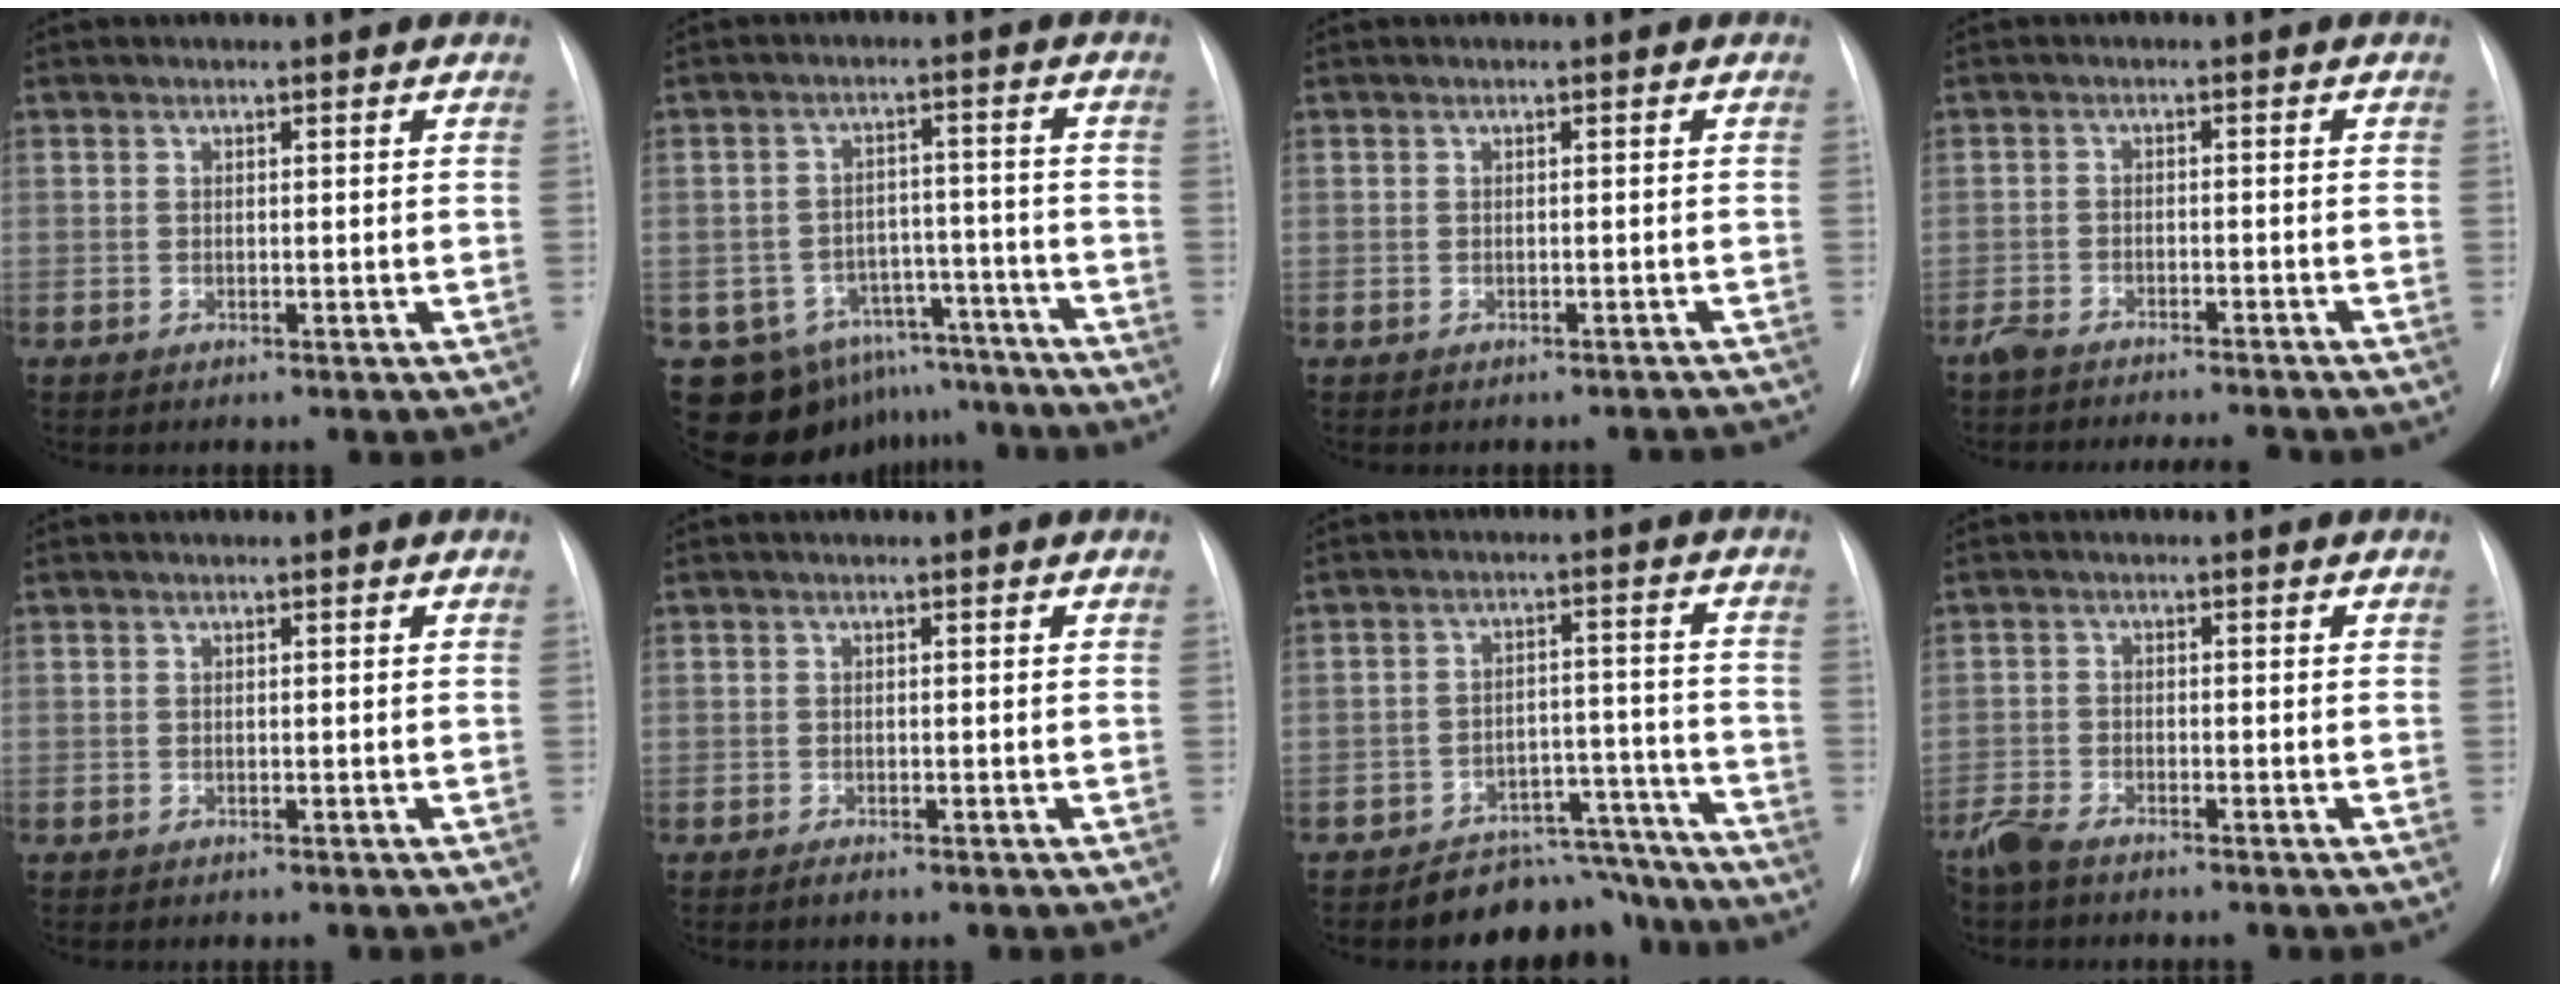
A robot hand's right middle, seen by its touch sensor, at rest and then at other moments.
{"total": 12.9, "force": [-9.9, 8.0, 1.9], "torque": [-0.025, 0.043, -0.127]}
{"total": 2.2, "force": [-2.1, 0.7, 0.3], "torque": [0.001, 0.000, -0.023]}
{"total": 9.2, "force": [-8.3, 1.6, 3.5], "torque": [-0.044, -0.002, -0.118]}
{"total": 0.0}
{"total": 0.8, "force": [-0.6, 0.1, 0.5], "torque": [-0.010, -0.002, -0.007]}
{"total": 9.4, "force": [-8.7, 3.7, -0.5], "torque": [0.041, 0.058, -0.121]}
{"total": 3.3, "force": [-2.9, 0.6, 1.4], "torque": [-0.031, -0.008, -0.059]}